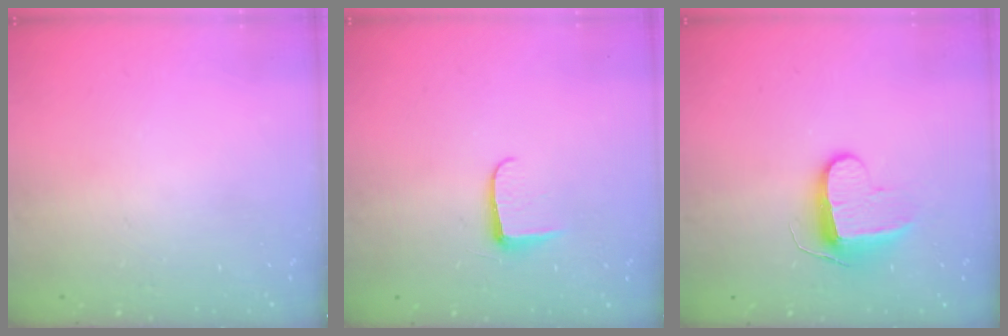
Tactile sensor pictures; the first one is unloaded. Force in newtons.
{"total": 5.4, "press": 5.4, "slide": 0.7}
{"total": 9.3, "press": 9.3, "slide": 0.0}